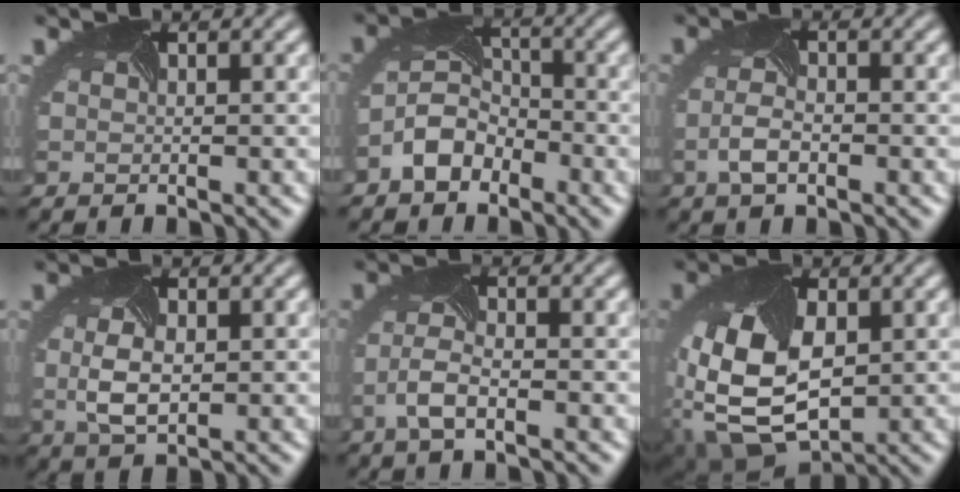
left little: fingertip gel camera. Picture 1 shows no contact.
{"total": 3.9, "force": [-2.5, 2.5, 1.8], "torque": [-0.039, 0.001, -0.053]}
{"total": 2.3, "force": [-1.1, 1.0, 1.8], "torque": [-0.048, -0.003, -0.021]}
{"total": 3.2, "force": [0.1, 1.8, 2.7], "torque": [-0.066, -0.001, 0.004]}
{"total": 3.0, "force": [-1.6, 0.9, 2.4], "torque": [-0.062, 0.001, -0.032]}
{"total": 10.2, "force": [-0.8, 6.3, 8.0], "torque": [-0.197, -0.019, -0.009]}